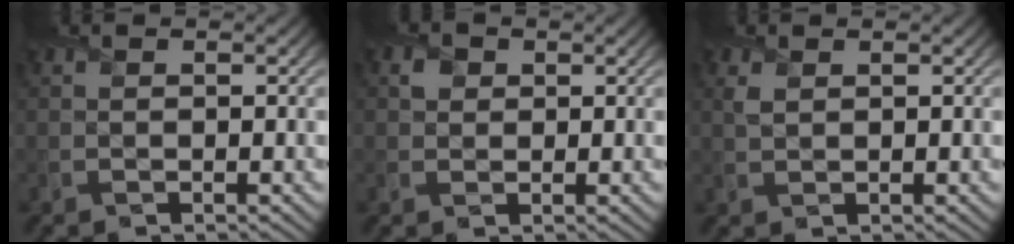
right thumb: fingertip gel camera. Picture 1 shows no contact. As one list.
[{"total": 1.6, "force": [0.5, 1.5, 0.4], "torque": [-0.006, 0.000, 0.006]}, {"total": 1.3, "force": [0.8, 0.7, 0.8], "torque": [-0.024, 0.003, 0.017]}]